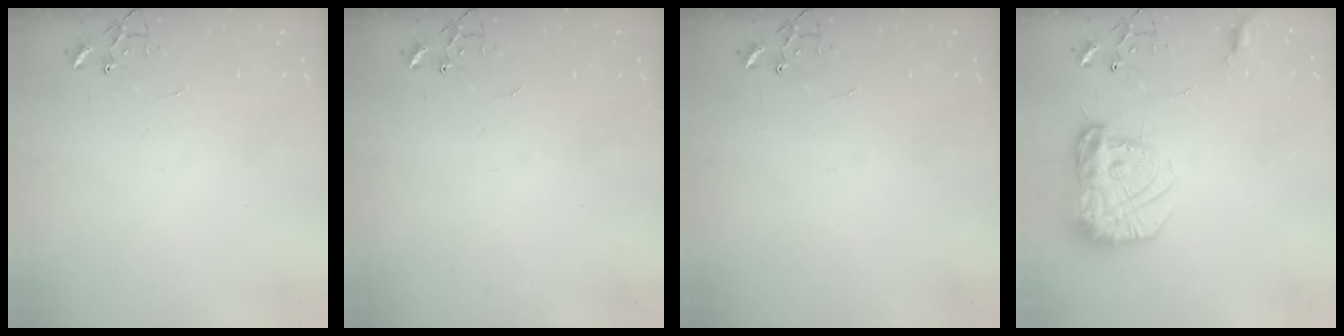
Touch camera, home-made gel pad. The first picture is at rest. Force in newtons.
{"total": 0.0}
{"total": 0.0}
{"total": 17.7, "press": 17.6, "slide": 1.4}